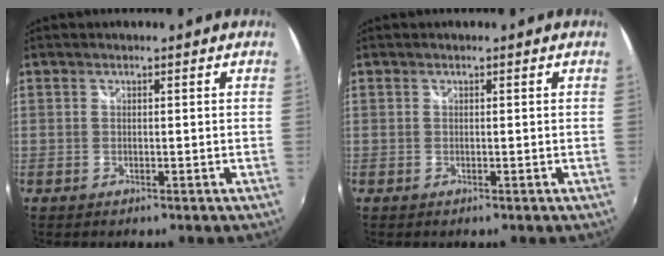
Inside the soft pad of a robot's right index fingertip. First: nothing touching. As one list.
[{"total": 0.0}]